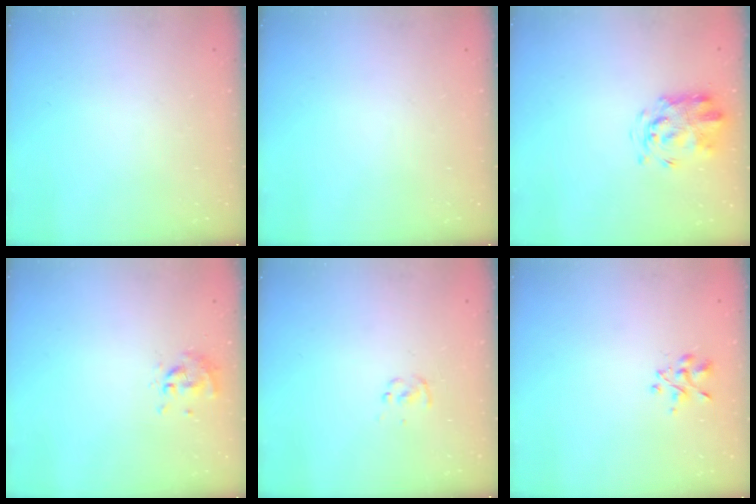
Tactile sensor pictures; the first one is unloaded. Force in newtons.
{"total": 0.0}
{"total": 3.7, "press": 3.5, "slide": 1.3}
{"total": 0.0}
{"total": 1.2, "press": 1.2, "slide": 0.3}
{"total": 1.7, "press": 1.6, "slide": 0.7}